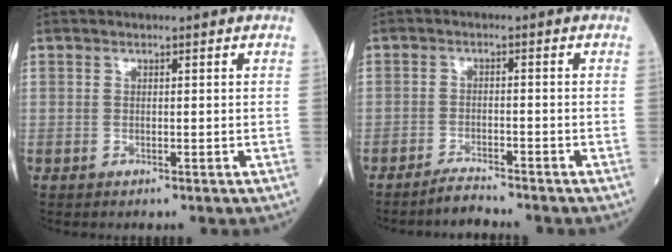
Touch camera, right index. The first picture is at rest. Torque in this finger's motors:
{"motor_torque": [-0.25, -0.24, -0.04, 0.00]}